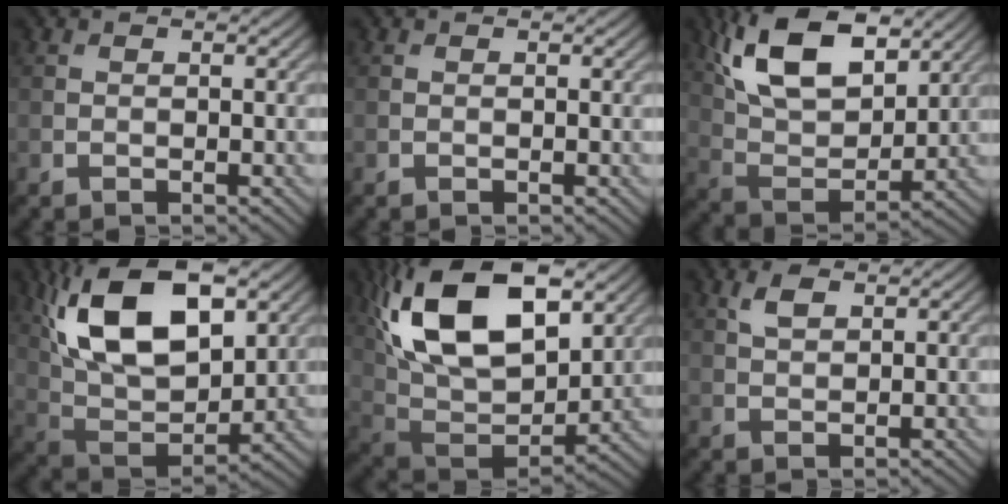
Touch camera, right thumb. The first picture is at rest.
{"total": 0.0}
{"total": 14.9, "force": [8.2, 7.1, 10.3], "torque": [-0.212, 0.005, 0.134]}
{"total": 16.8, "force": [6.5, 8.9, 12.7], "torque": [-0.257, 0.014, 0.117]}
{"total": 19.5, "force": [8.1, 10.9, 14.1], "torque": [-0.286, 0.031, 0.132]}
{"total": 2.6, "force": [1.4, 1.3, 1.8], "torque": [-0.044, 0.004, 0.029]}